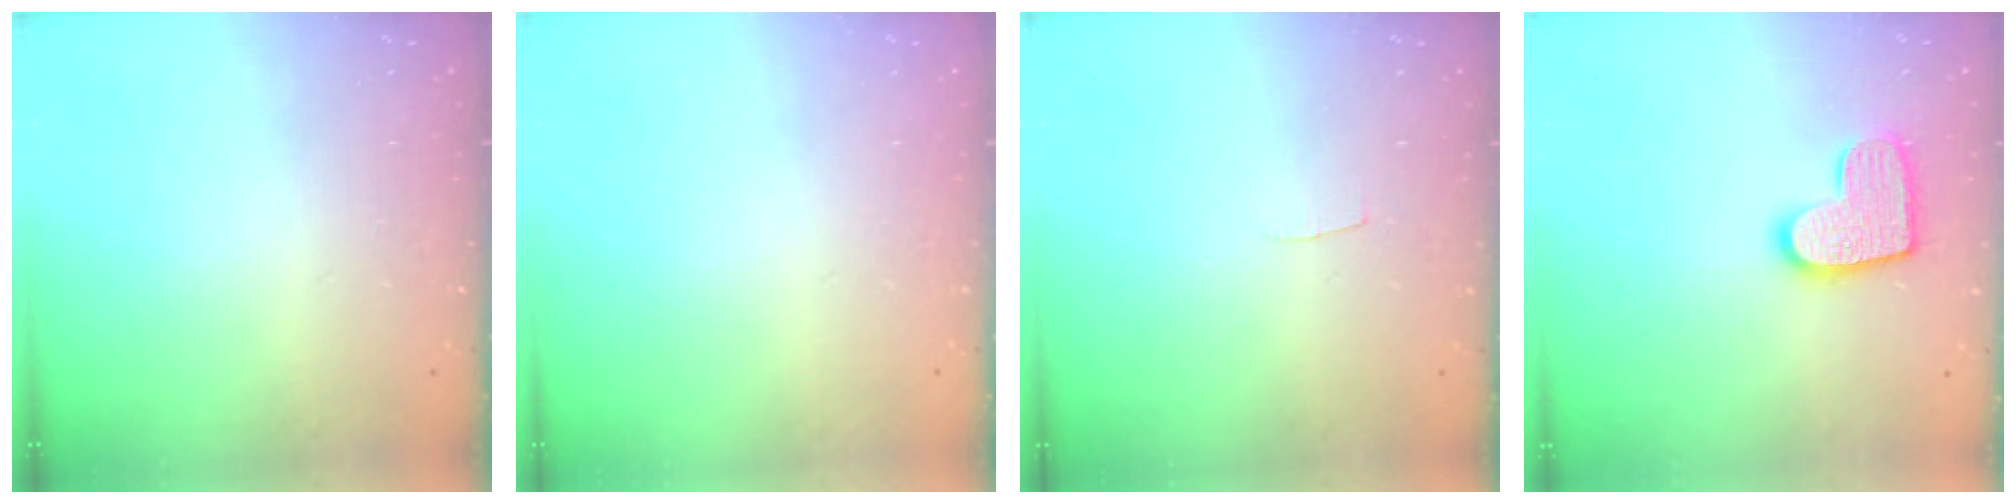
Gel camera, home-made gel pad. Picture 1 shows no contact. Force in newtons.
{"total": 0.0}
{"total": 2.0, "press": 2.0, "slide": 0.2}
{"total": 12.1, "press": 12.0, "slide": 0.6}